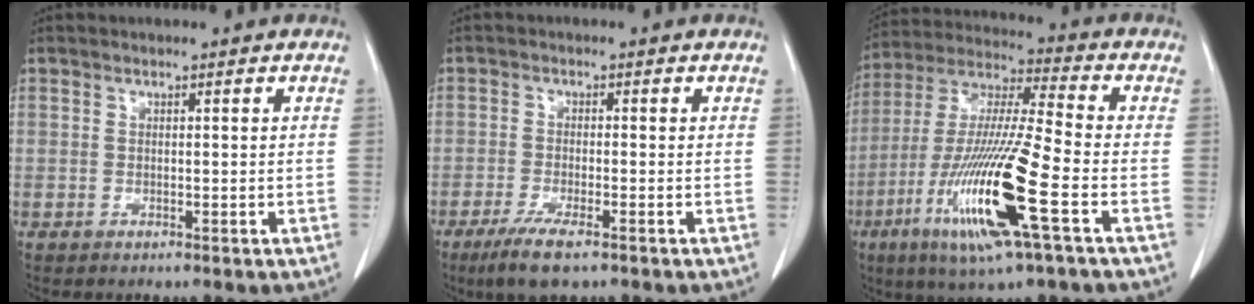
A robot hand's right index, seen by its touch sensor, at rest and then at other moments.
{"total": 5.8, "force": [-3.8, 0.8, 4.3], "torque": [-0.084, -0.014, -0.066]}
{"total": 18.6, "force": [-6.9, 0.6, 17.3], "torque": [-0.367, -0.030, -0.134]}